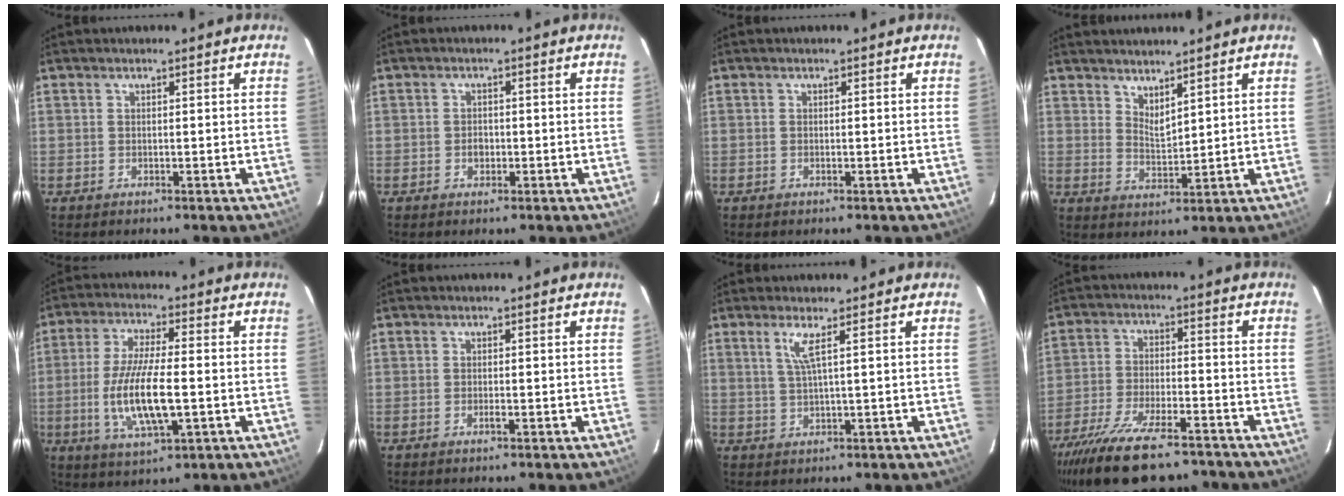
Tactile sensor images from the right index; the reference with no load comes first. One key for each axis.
{"total": 1.9, "fx": -0.5, "fy": 1.6, "fz": 1.0, "tx": -0.018, "ty": 0.005, "tz": -0.009}
{"total": 0.0}
{"total": 3.8, "fx": 3.2, "fy": 0.9, "fz": 1.7, "tx": -0.028, "ty": -0.008, "tz": 0.056}
{"total": 13.0, "fx": -2.5, "fy": 3.4, "fz": 12.3, "tx": -0.247, "ty": -0.013, "tz": -0.045}
{"total": 0.9, "fx": -0.4, "fy": 0.3, "fz": 0.8, "tx": -0.016, "ty": 0.000, "tz": -0.007}
{"total": 3.1, "fx": 1.4, "fy": -0.6, "fz": 2.7, "tx": -0.052, "ty": -0.004, "tz": 0.030}
{"total": 19.6, "fx": -15.6, "fy": 6.0, "fz": 10.2, "tx": -0.206, "ty": -0.035, "tz": -0.246}